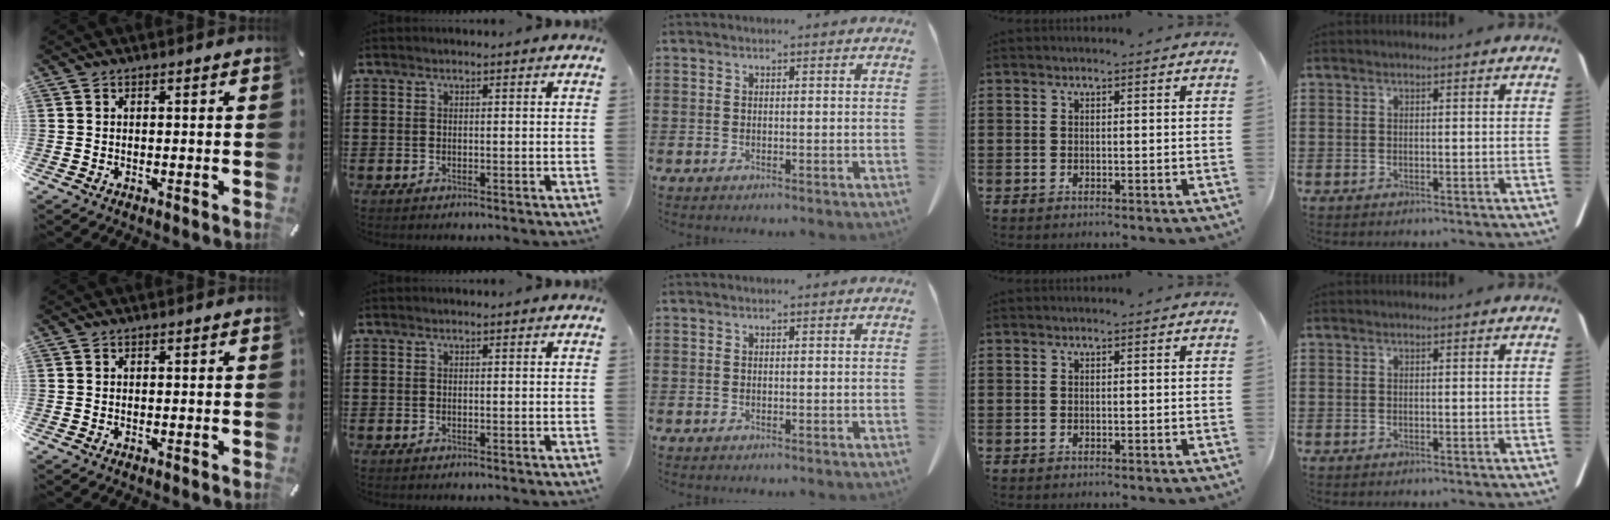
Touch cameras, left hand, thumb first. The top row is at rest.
{}